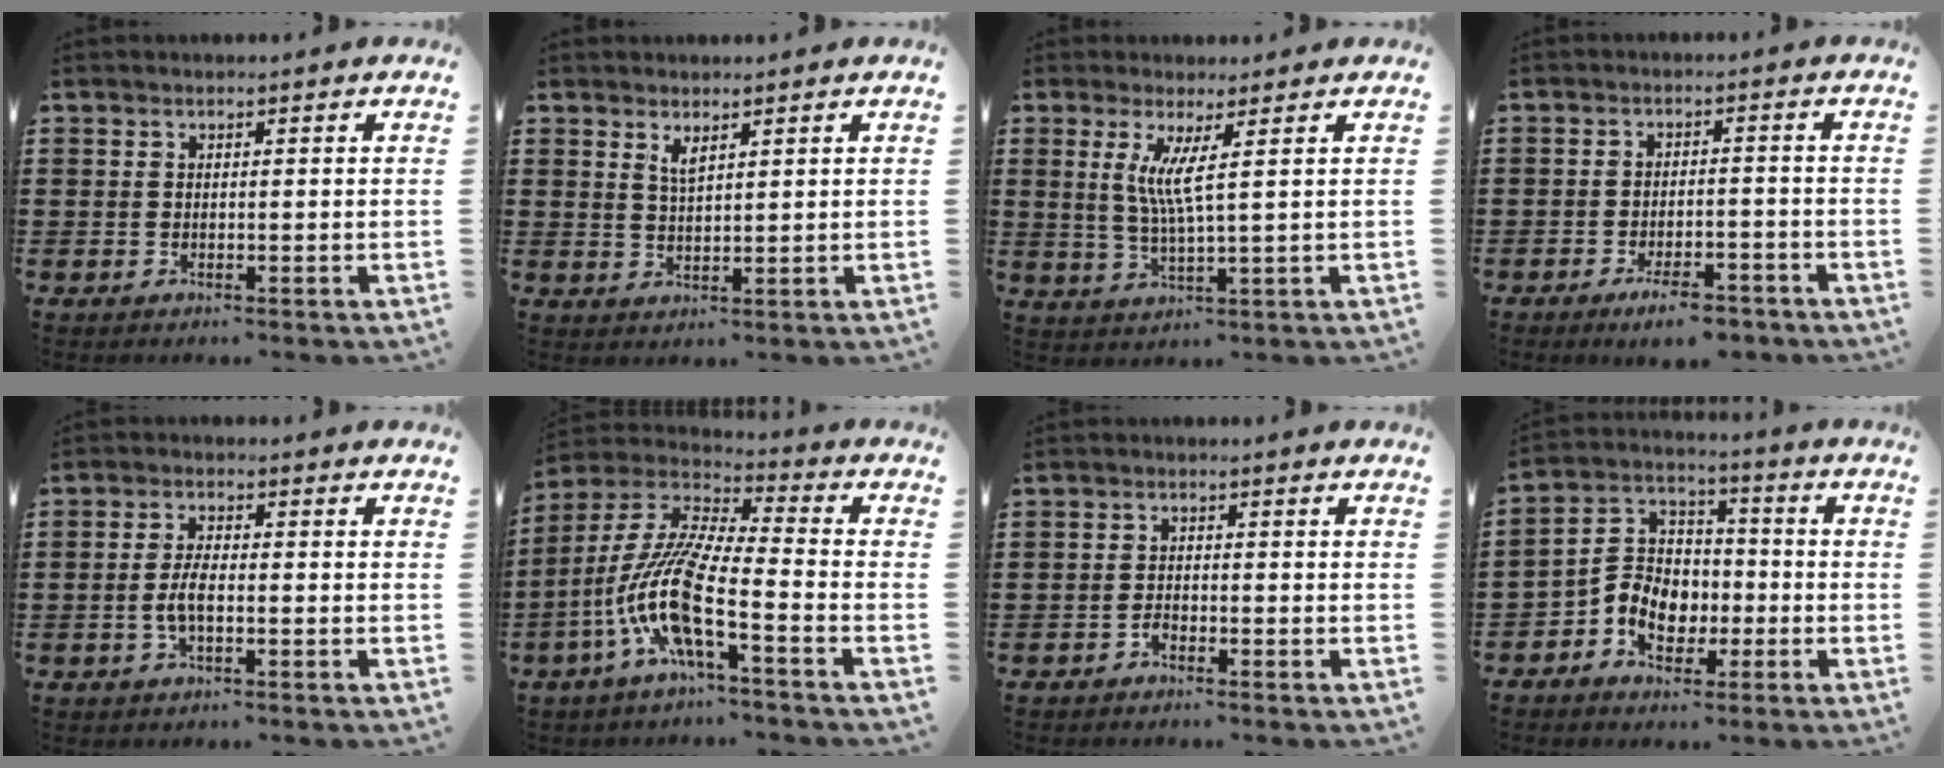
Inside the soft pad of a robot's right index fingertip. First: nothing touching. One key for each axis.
{"total": 2.1, "fx": 1.5, "fy": 0.4, "fz": 1.4, "tx": -0.031, "ty": -0.001, "tz": 0.028}
{"total": 5.2, "fx": 1.7, "fy": -0.3, "fz": 4.9, "tx": -0.103, "ty": -0.011, "tz": 0.029}
{"total": 4.7, "fx": -3.7, "fy": 1.0, "fz": 2.8, "tx": -0.050, "ty": 0.001, "tz": -0.067}
{"total": 3.5, "fx": -0.8, "fy": 1.2, "fz": 3.2, "tx": -0.071, "ty": 0.000, "tz": -0.020}
{"total": 12.2, "fx": -6.0, "fy": 2.0, "fz": 10.4, "tx": -0.244, "ty": -0.026, "tz": -0.130}
{"total": 1.3, "fx": -1.1, "fy": 0.5, "fz": 0.4, "tx": -0.013, "ty": -0.002, "tz": -0.021}
{"total": 7.7, "fx": -2.5, "fy": 6.1, "fz": 4.0, "tx": -0.098, "ty": 0.012, "tz": -0.051}